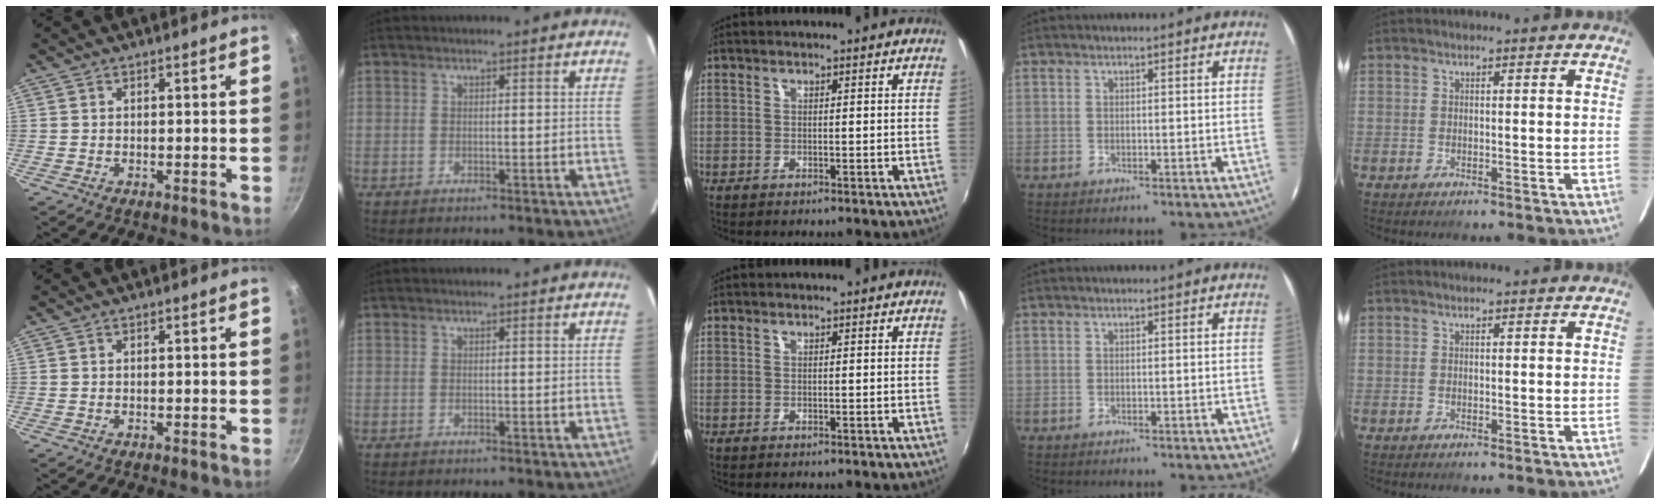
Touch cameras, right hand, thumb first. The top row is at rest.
{}